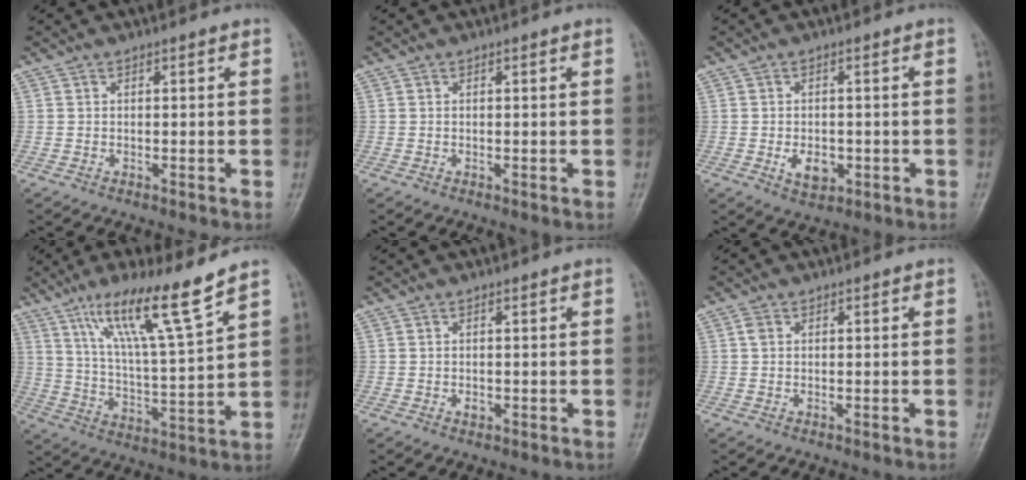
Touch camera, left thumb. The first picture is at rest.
{"total": 0.0}
{"total": 4.5, "force": [-1.1, 3.1, 3.1], "torque": [-0.039, -0.001, -0.011]}
{"total": 14.4, "force": [9.7, 0.7, 10.5], "torque": [-0.182, -0.057, 0.179]}
{"total": 1.0, "force": [-0.1, 0.7, 0.6], "torque": [-0.006, -0.001, -0.001]}
{"total": 1.2, "force": [0.3, 0.9, 0.7], "torque": [-0.010, 0.003, 0.004]}